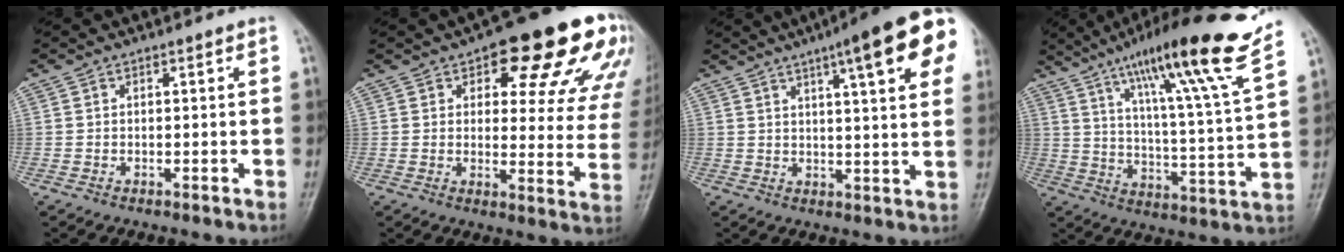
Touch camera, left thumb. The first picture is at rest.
{"total": 21.7, "force": [11.8, 8.5, 16.1], "torque": [-0.151, -0.029, 0.141]}
{"total": 17.9, "force": [8.6, 3.4, 15.3], "torque": [-0.191, -0.008, 0.105]}
{"total": 21.3, "force": [15.0, 0.2, 15.1], "torque": [-0.220, -0.076, 0.231]}